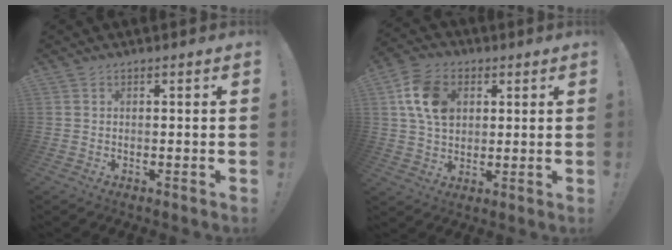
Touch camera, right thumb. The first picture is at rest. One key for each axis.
{"total": 13.6, "fx": 4.2, "fy": 10.3, "fz": 7.8, "tx": -0.131, "ty": 0.005, "tz": 0.085}